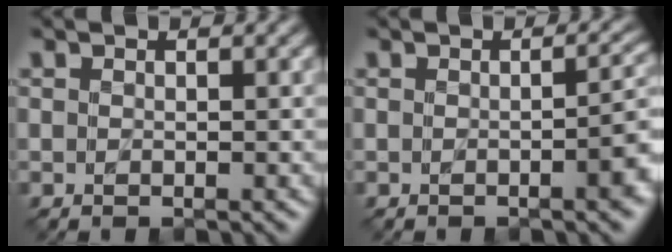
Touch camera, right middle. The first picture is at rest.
{"total": 3.5, "force": [-0.9, 1.1, 3.2], "torque": [-0.030, 0.005, -0.009]}